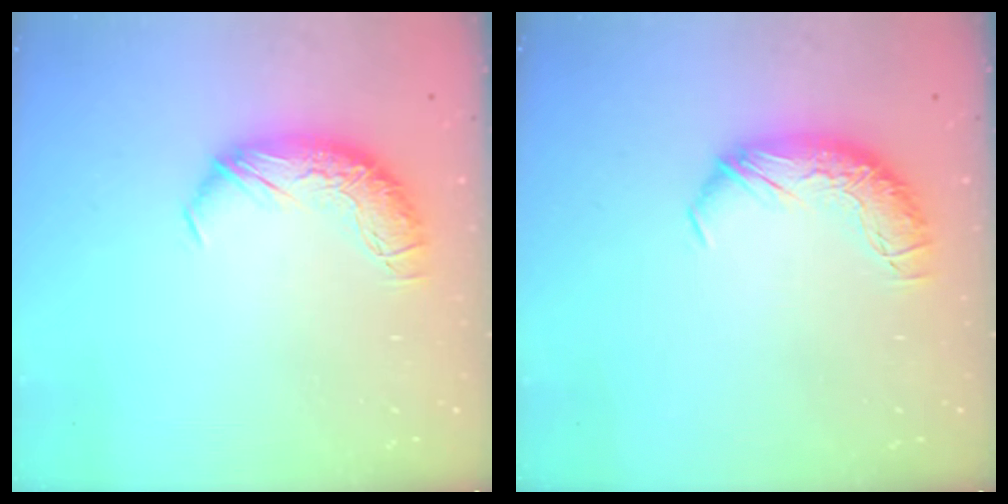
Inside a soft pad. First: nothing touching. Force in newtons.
{"total": 0.0}